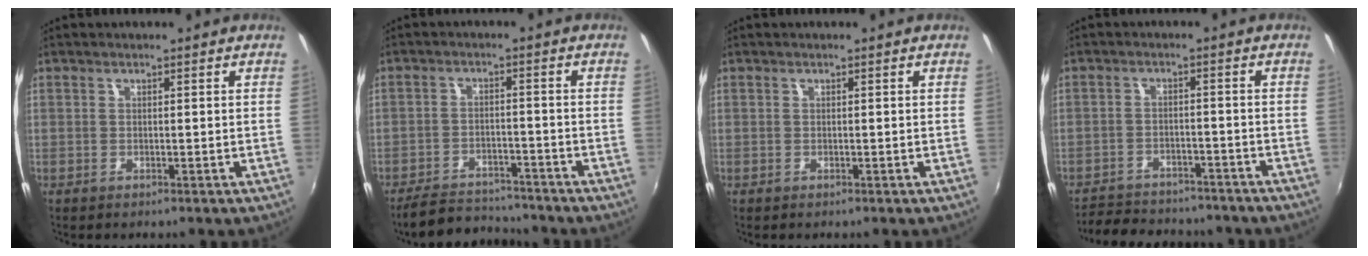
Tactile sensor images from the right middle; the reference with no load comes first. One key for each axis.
{"total": 9.3, "fx": -8.7, "fy": 2.2, "fz": 2.3, "tx": -0.070, "ty": 0.004, "tz": -0.133}
{"total": 0.0}
{"total": 14.8, "fx": -12.7, "fy": 5.1, "fz": 5.7, "tx": -0.127, "ty": -0.003, "tz": -0.172}